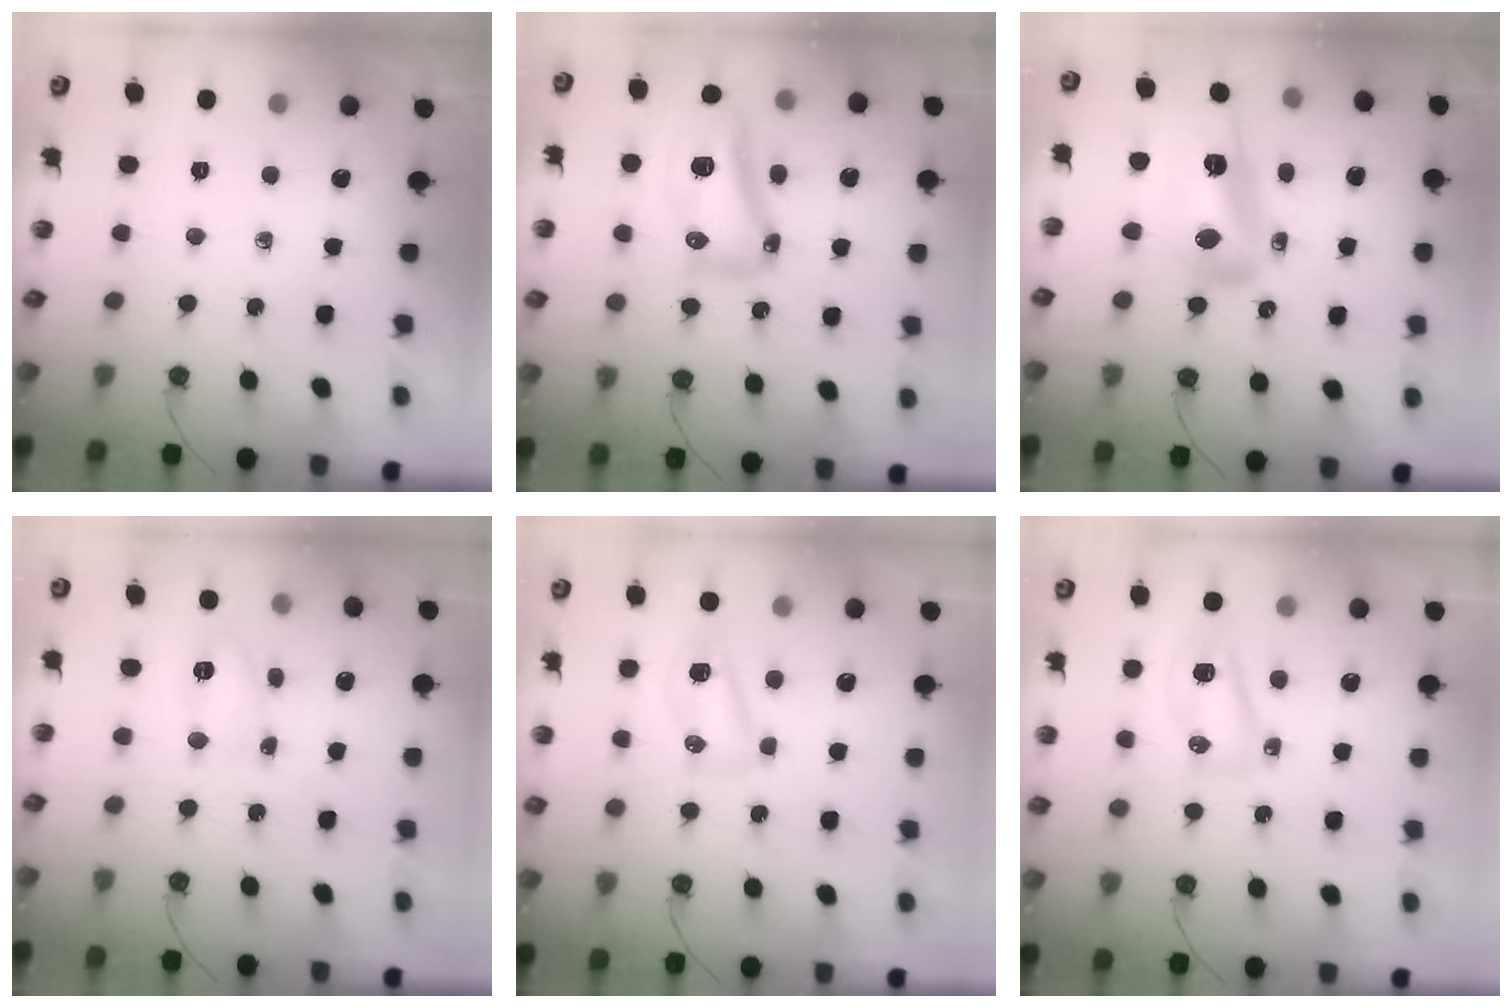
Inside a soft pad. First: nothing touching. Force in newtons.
{"total": 27.6, "press": 19.2, "slide": 19.8}
{"total": 28.0, "press": 22.4, "slide": 16.7}
{"total": 20.9, "press": 8.5, "slide": 19.1}
{"total": 9.5, "press": 7.5, "slide": 5.9}
{"total": 7.9, "press": 7.9, "slide": 1.1}